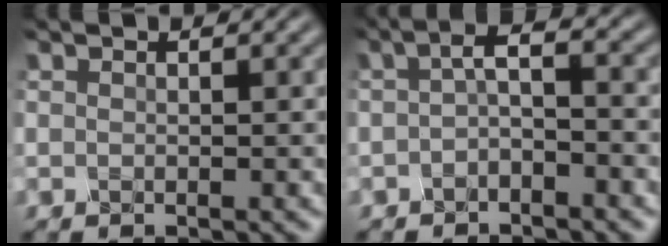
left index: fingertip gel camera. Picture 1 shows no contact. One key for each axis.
{"total": 2.6, "fx": -0.9, "fy": 1.0, "fz": 2.2, "tx": -0.044, "ty": 0.007, "tz": -0.024}